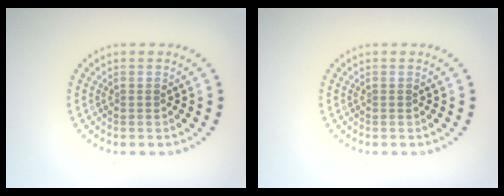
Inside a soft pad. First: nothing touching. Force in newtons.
{"total": 0.0}